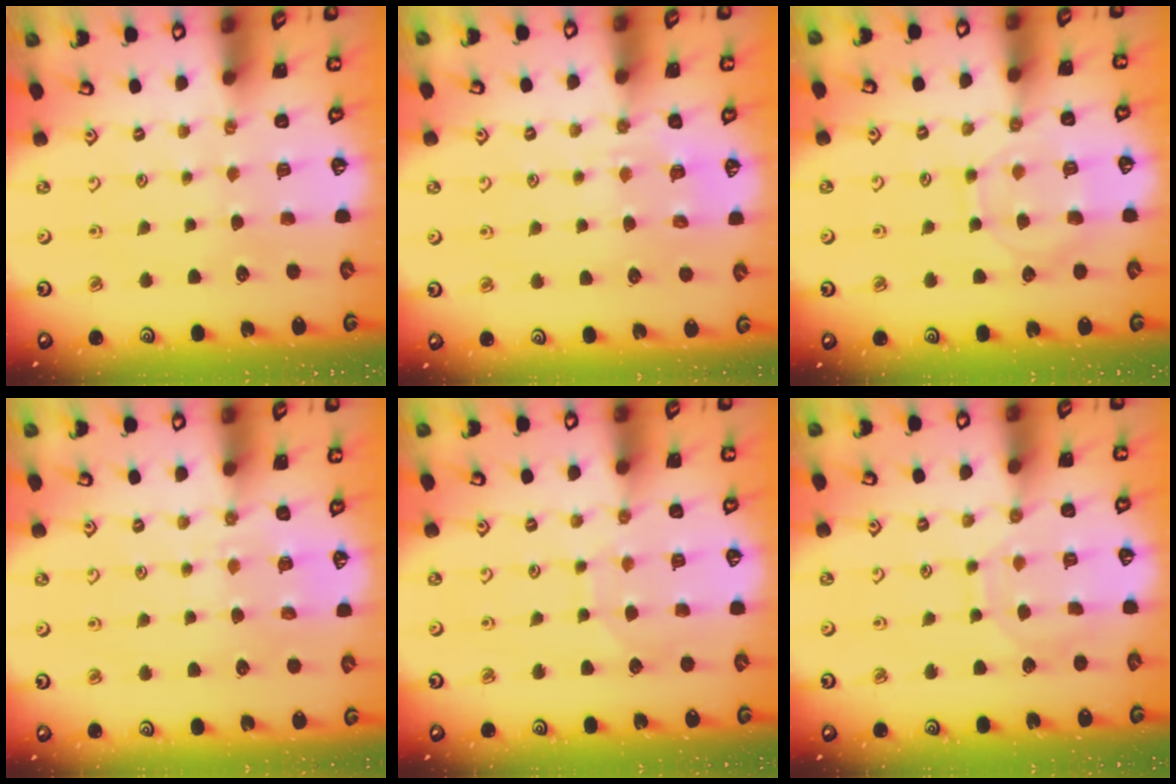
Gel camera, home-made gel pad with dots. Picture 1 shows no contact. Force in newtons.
{"total": 6.1, "press": 6.0, "slide": 0.9}
{"total": 9.5, "press": 9.4, "slide": 1.0}
{"total": 6.3, "press": 6.3, "slide": 0.8}
{"total": 5.5, "press": 5.5, "slide": 0.5}
{"total": 7.7, "press": 7.6, "slide": 0.7}